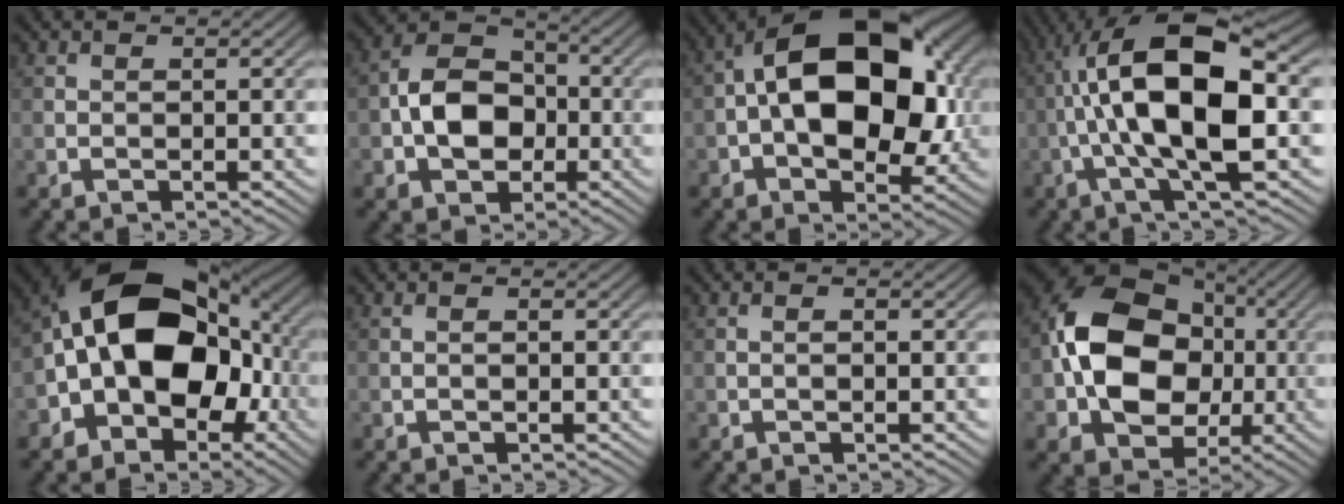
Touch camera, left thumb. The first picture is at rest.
{"total": 8.7, "force": [-1.6, 6.4, 5.6], "torque": [-0.107, 0.006, -0.044]}
{"total": 17.3, "force": [1.1, 10.1, 14.0], "torque": [-0.219, 0.028, 0.002]}
{"total": 14.7, "force": [-0.5, 4.4, 14.0], "torque": [-0.248, 0.025, -0.017]}
{"total": 16.7, "force": [-2.0, 11.4, 12.1], "torque": [-0.193, 0.010, -0.049]}
{"total": 0.7, "force": [-0.1, 0.2, 0.6], "torque": [-0.009, 0.000, -0.003]}
{"total": 1.0, "force": [-0.2, 0.2, 0.9], "torque": [-0.009, -0.004, -0.001]}
{"total": 15.0, "force": [-0.5, 11.5, 9.6], "torque": [-0.180, 0.009, -0.017]}